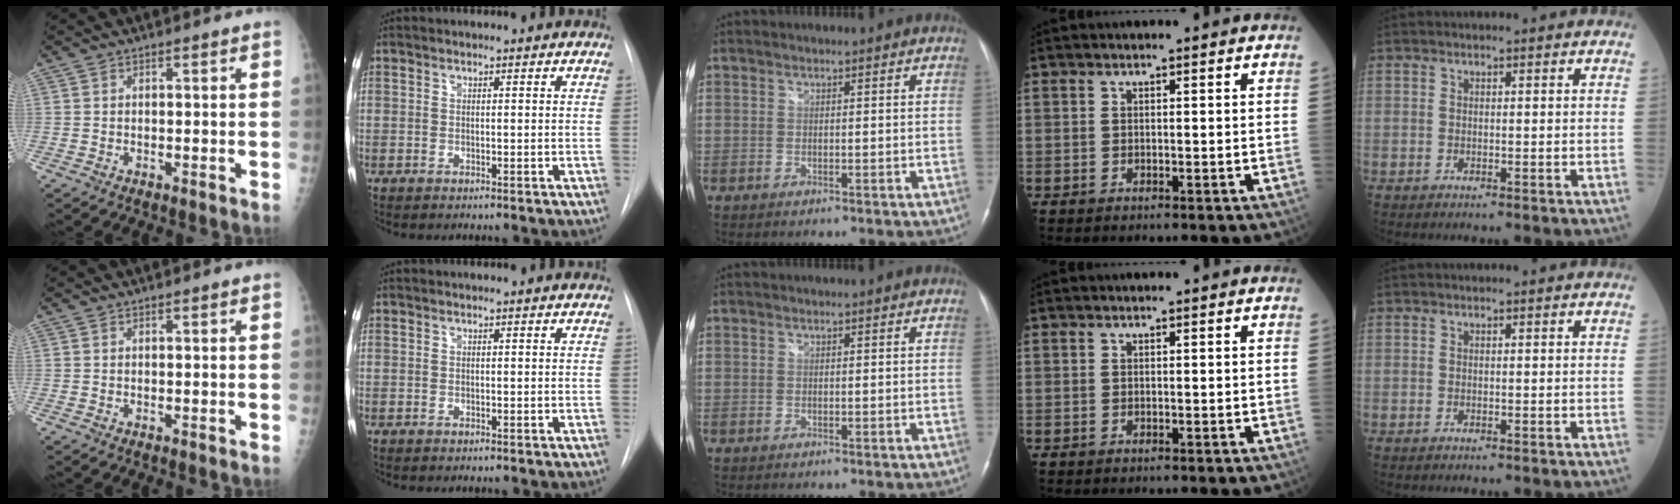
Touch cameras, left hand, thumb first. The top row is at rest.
{}